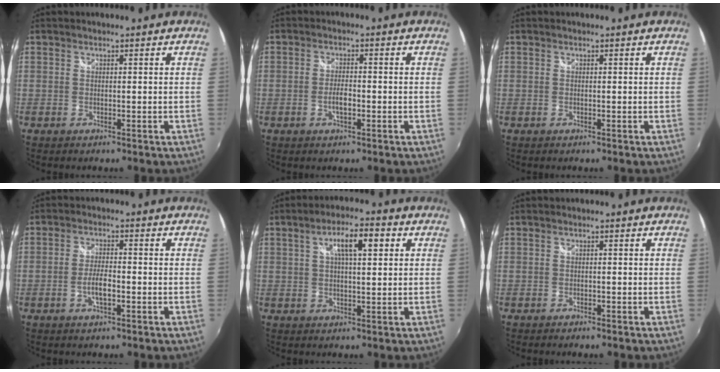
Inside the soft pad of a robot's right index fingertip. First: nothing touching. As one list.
[{"total": 3.0, "force": [-1.1, 1.0, 2.6], "torque": [-0.054, 0.002, -0.019]}, {"total": 0.0}, {"total": 4.1, "force": [-1.5, 1.1, 3.6], "torque": [-0.079, 0.002, -0.027]}, {"total": 7.3, "force": [2.5, 2.3, 6.5], "torque": [-0.106, 0.015, 0.039]}, {"total": 0.9, "force": [-0.8, 0.3, 0.3], "torque": [-0.009, -0.004, -0.015]}]